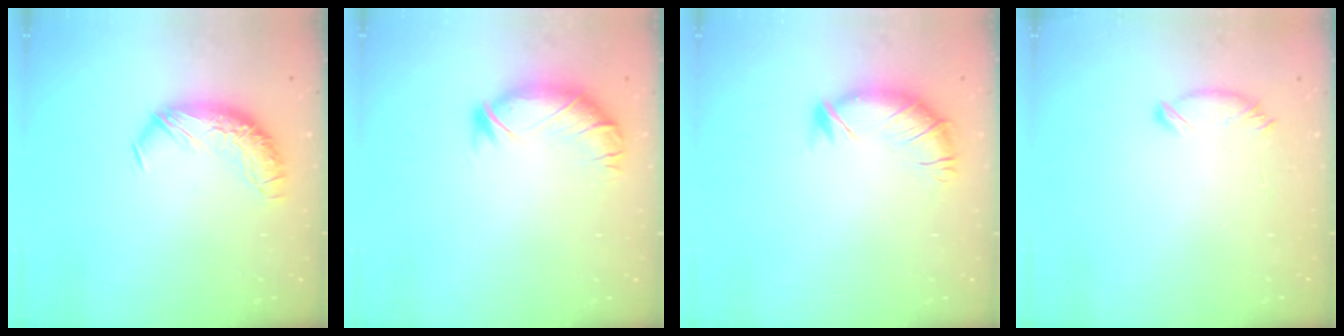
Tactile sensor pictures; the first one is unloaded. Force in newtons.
{"total": 2.7, "press": 2.6, "slide": 0.9}
{"total": 2.8, "press": 2.0, "slide": 2.1}
{"total": 7.3, "press": 7.3, "slide": 0.4}